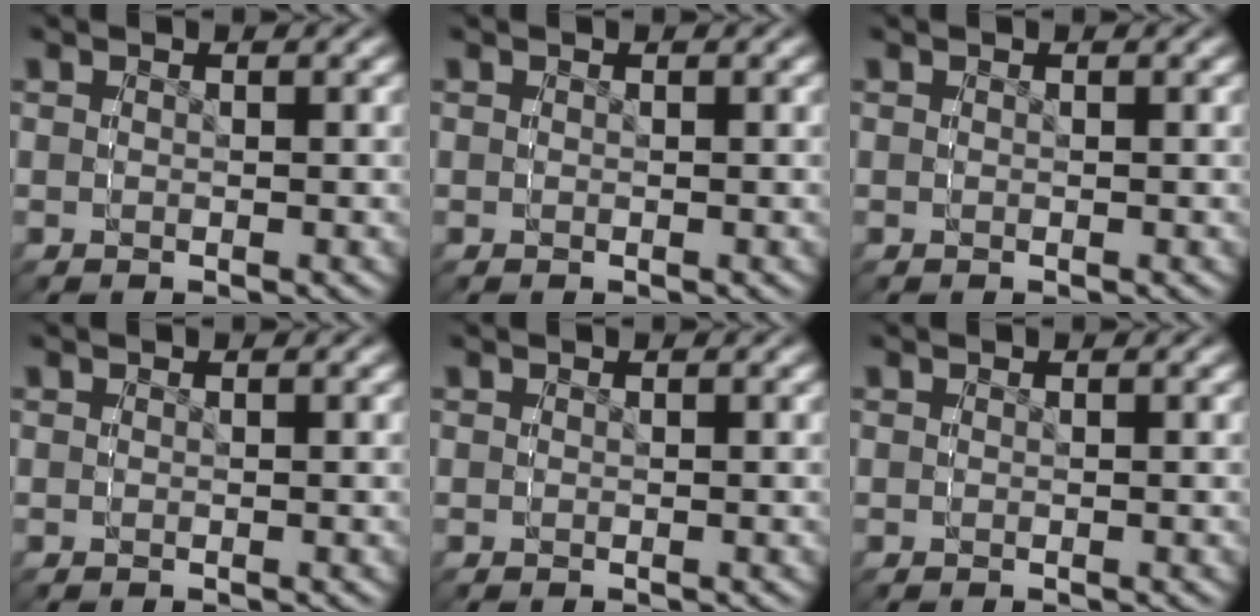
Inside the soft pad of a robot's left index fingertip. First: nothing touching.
{"total": 0.0}
{"total": 0.0}
{"total": 0.0}
{"total": 0.0}
{"total": 0.0}